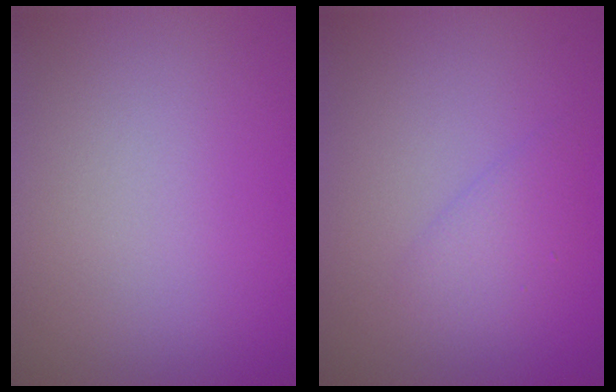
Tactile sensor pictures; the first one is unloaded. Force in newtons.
{"total": 1.7, "press": 1.7, "slide": 0.2}